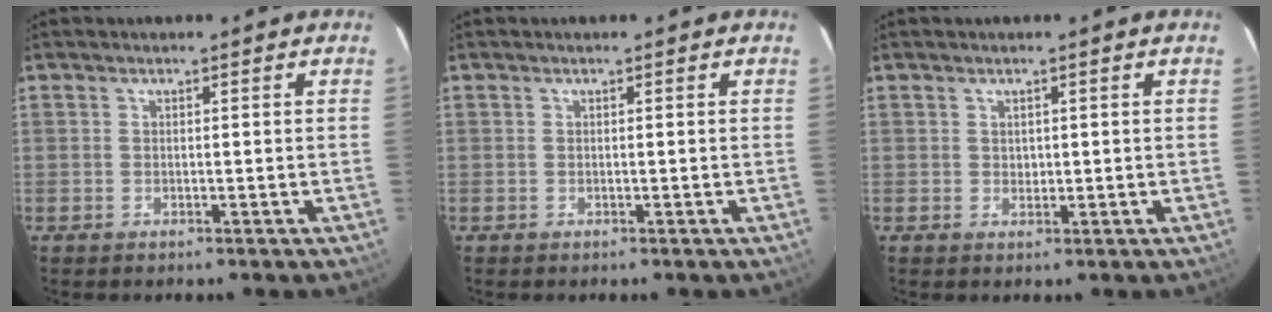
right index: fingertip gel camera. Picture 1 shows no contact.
{"total": 0.0}
{"total": 1.1, "force": [0.4, 1.0, 0.3], "torque": [-0.001, 0.004, 0.007]}